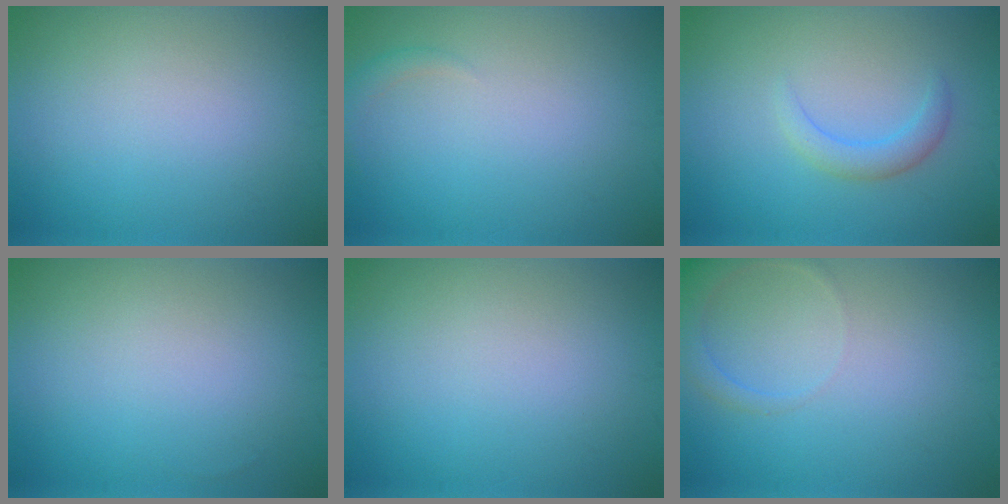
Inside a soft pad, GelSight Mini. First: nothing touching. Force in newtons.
{"total": 0.9, "press": 0.9, "slide": 0.1}
{"total": 2.1, "press": 2.0, "slide": 0.3}
{"total": 0.0}
{"total": 0.0}
{"total": 2.6, "press": 2.6, "slide": 0.2}